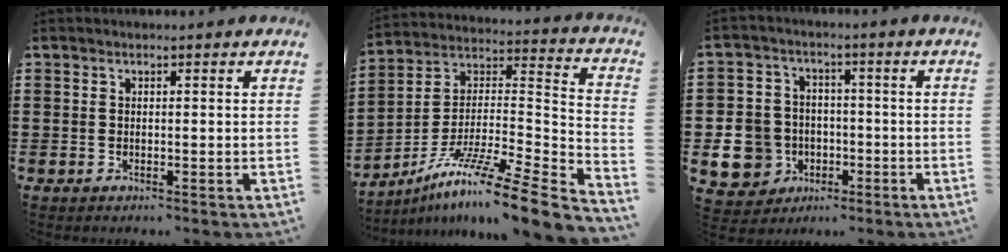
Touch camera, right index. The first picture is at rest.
{"total": 11.4, "force": [-8.8, -0.1, 7.2], "torque": [-0.119, 0.000, -0.166]}
{"total": 8.4, "force": [-2.5, 7.5, 2.8], "torque": [-0.116, 0.007, -0.048]}